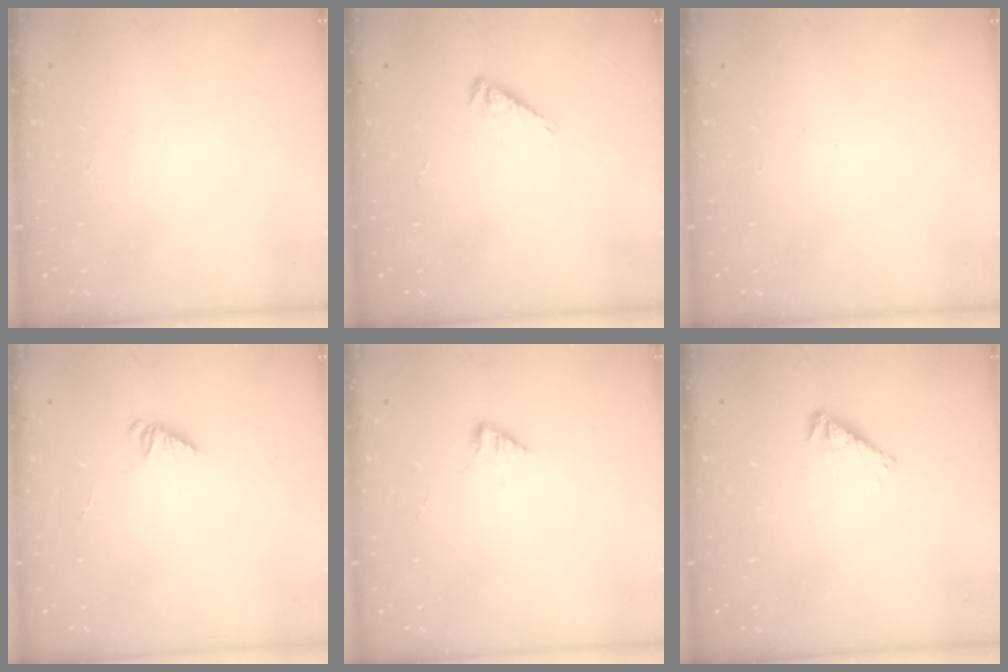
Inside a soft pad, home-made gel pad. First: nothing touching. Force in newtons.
{"total": 3.9, "press": 3.8, "slide": 0.7}
{"total": 0.0}
{"total": 1.1, "press": 1.1, "slide": 0.2}
{"total": 2.4, "press": 2.4, "slide": 0.4}
{"total": 3.7, "press": 3.7, "slide": 0.5}